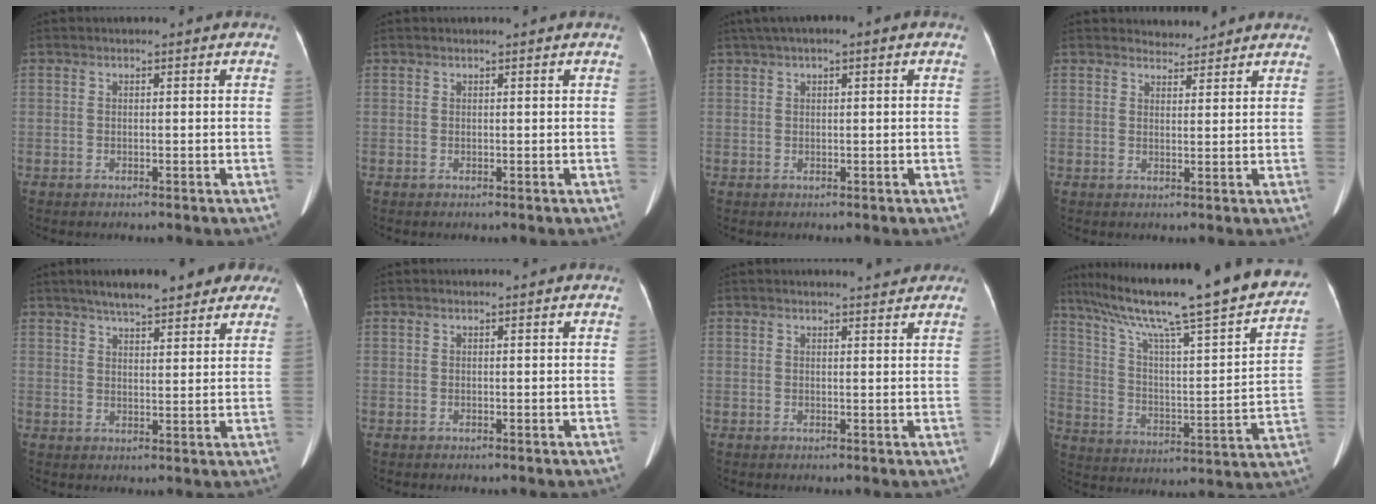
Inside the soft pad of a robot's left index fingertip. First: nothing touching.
{"total": 0.7, "force": [0.6, -0.1, 0.2], "torque": [-0.008, 0.009, 0.009]}
{"total": 4.1, "force": [2.1, 0.9, 3.4], "torque": [-0.064, 0.028, 0.034]}
{"total": 2.9, "force": [2.8, 0.8, -0.3], "torque": [-0.002, 0.006, 0.040]}
{"total": 12.1, "force": [9.6, 3.9, 6.3], "torque": [-0.076, 0.027, 0.127]}
{"total": 0.0}
{"total": 3.2, "force": [3.1, 0.2, 0.9], "torque": [-0.016, -0.001, 0.033]}
{"total": 30.1, "force": [24.3, 2.2, 17.7], "torque": [-0.290, -0.035, 0.335]}